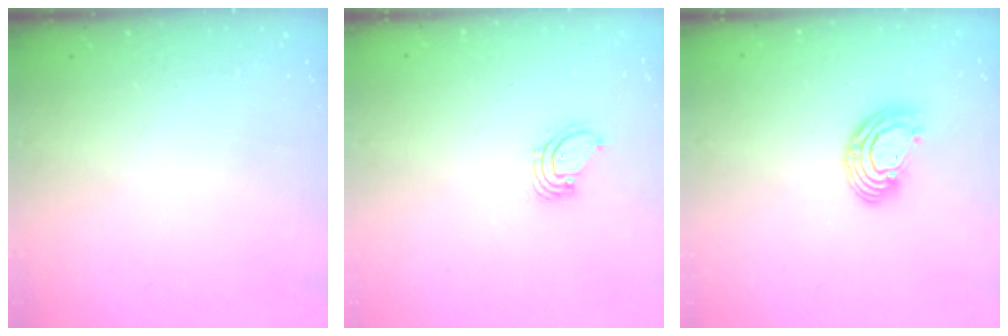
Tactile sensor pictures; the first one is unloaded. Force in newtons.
{"total": 1.4, "press": 1.4, "slide": 0.1}
{"total": 8.4, "press": 8.3, "slide": 1.4}